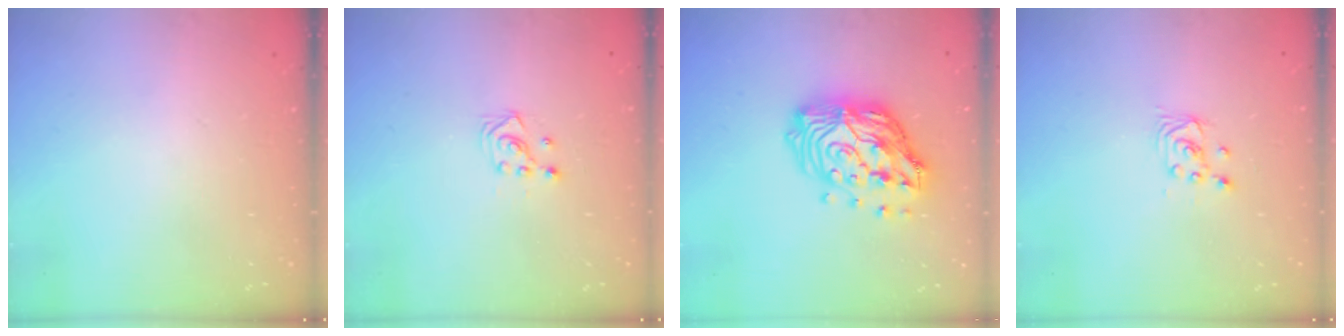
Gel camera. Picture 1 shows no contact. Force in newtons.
{"total": 2.9, "press": 2.9, "slide": 0.3}
{"total": 19.1, "press": 19.0, "slide": 1.5}
{"total": 2.2, "press": 2.2, "slide": 0.2}